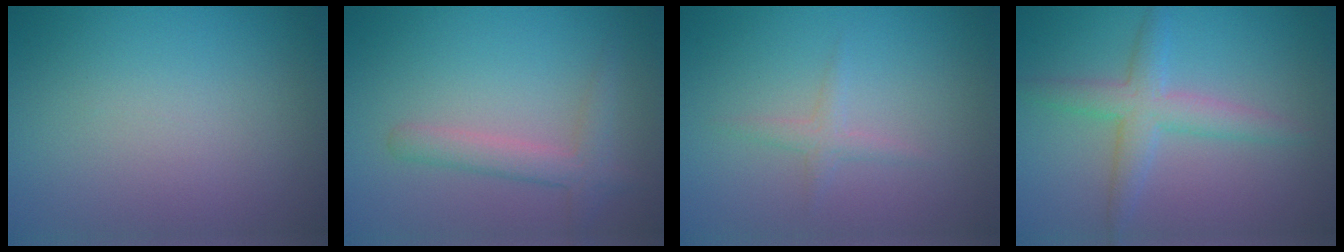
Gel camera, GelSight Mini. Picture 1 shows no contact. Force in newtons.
{"total": 2.6, "press": 2.6, "slide": 0.2}
{"total": 1.2, "press": 1.2, "slide": 0.0}
{"total": 3.5, "press": 3.5, "slide": 0.1}